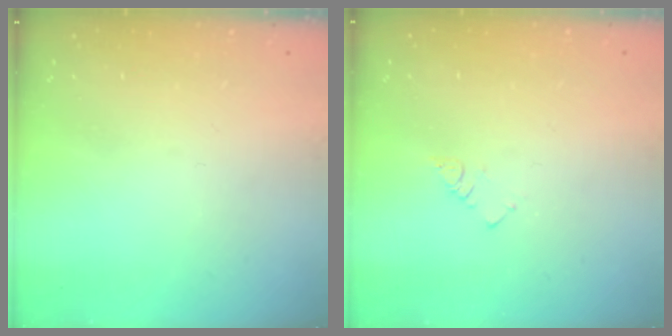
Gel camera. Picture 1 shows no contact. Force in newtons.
{"total": 3.0, "press": 2.9, "slide": 0.4}